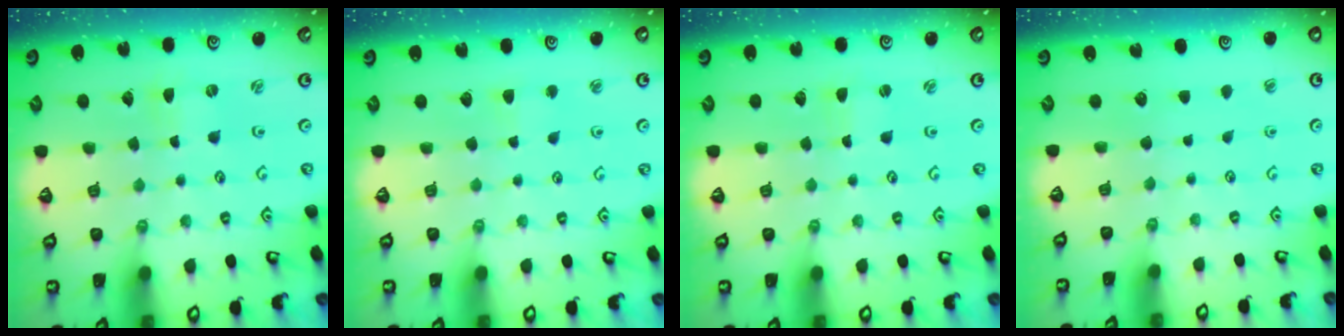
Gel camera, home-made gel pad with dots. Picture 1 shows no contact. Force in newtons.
{"total": 2.1, "press": 2.0, "slide": 0.3}
{"total": 0.5, "press": 0.5, "slide": 0.1}
{"total": 0.0}